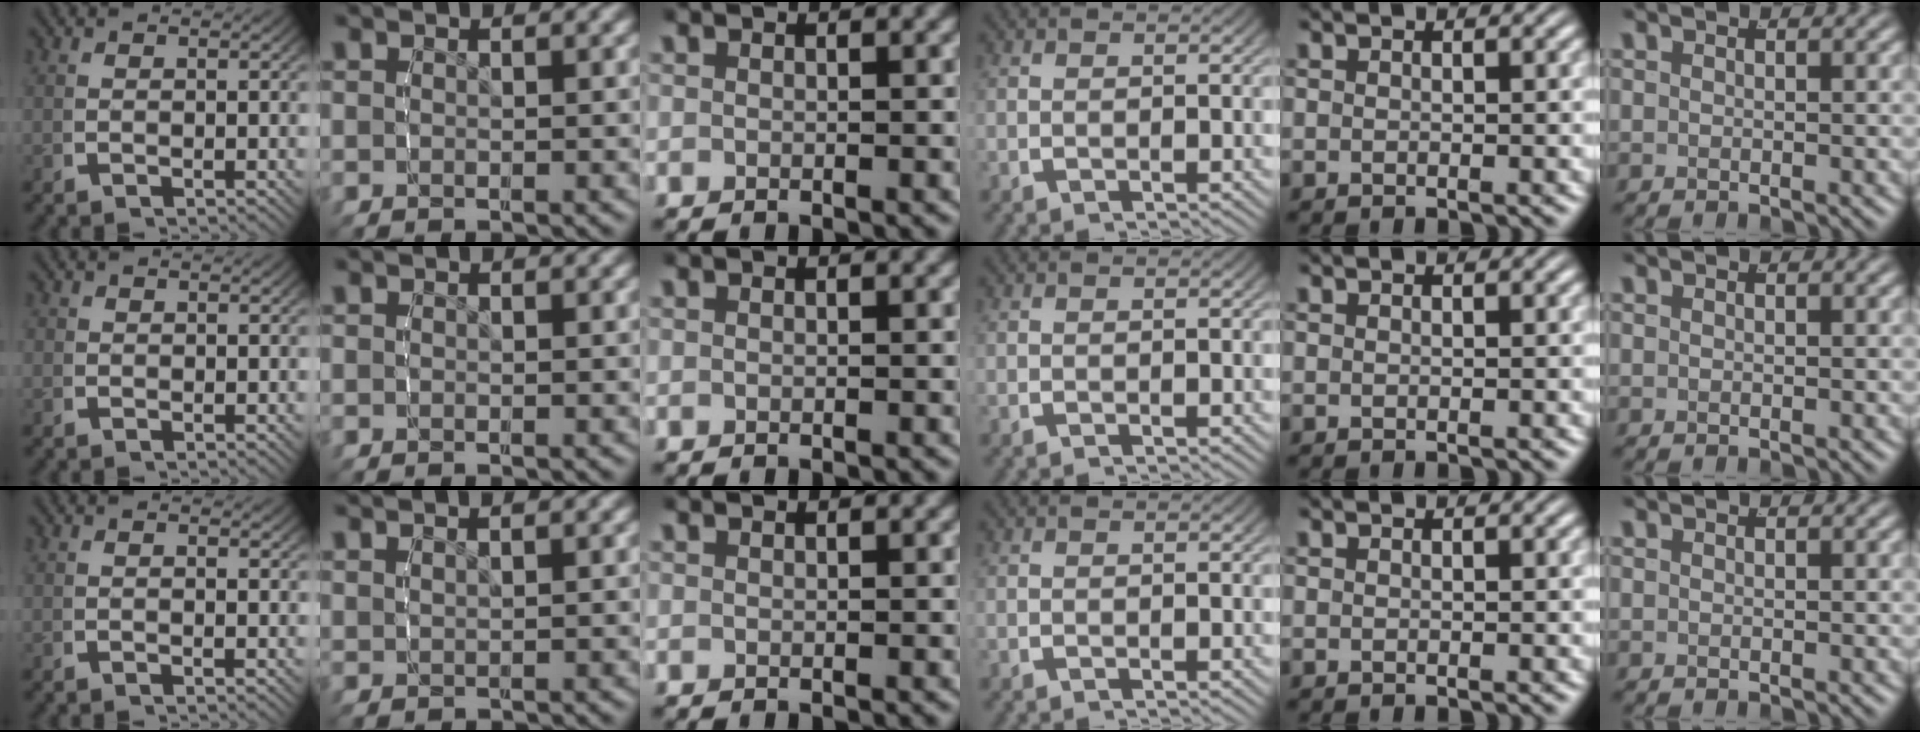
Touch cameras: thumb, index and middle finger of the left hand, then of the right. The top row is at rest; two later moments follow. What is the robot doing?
{"motion": "lift_and_place", "object": "toy banana"}